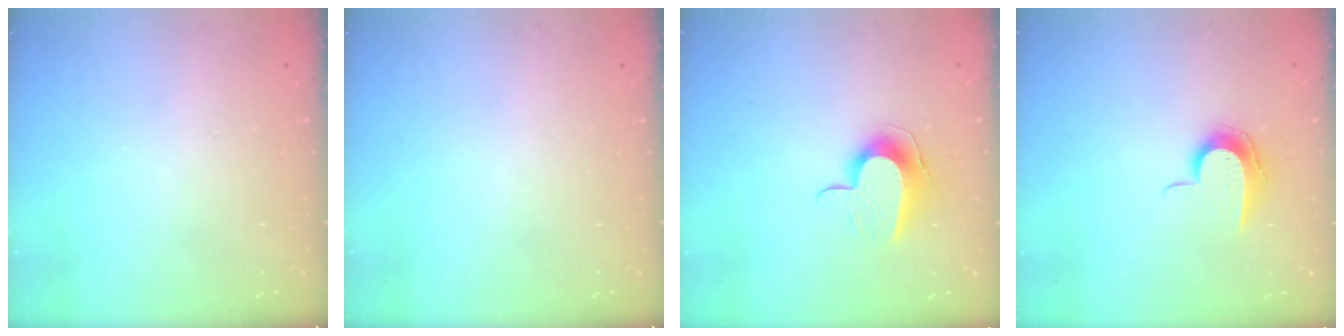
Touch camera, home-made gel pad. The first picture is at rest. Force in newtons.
{"total": 0.0}
{"total": 9.5, "press": 9.5, "slide": 0.5}
{"total": 8.8, "press": 8.8, "slide": 0.8}